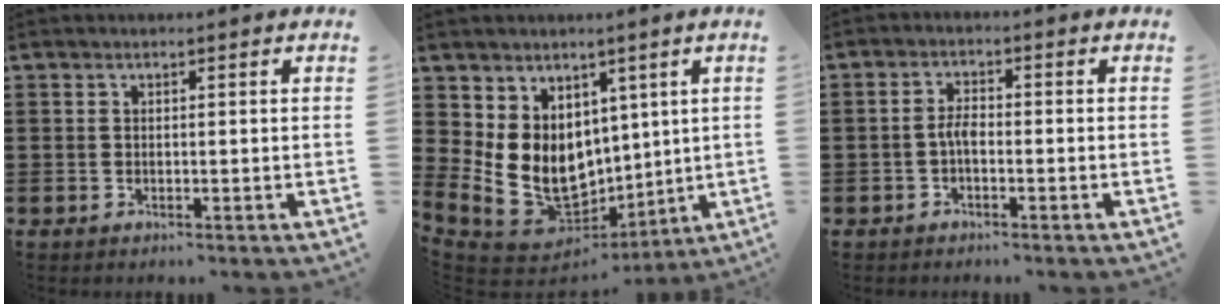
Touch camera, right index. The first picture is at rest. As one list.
[{"total": 12.7, "force": [1.2, 10.4, 7.2], "torque": [-0.181, -0.033, 0.032]}, {"total": 2.4, "force": [-0.7, 1.0, 2.0], "torque": [-0.048, 0.000, -0.017]}]